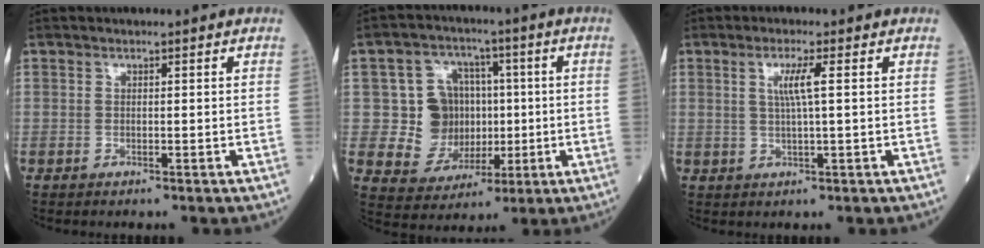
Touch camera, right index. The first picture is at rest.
{"total": 10.3, "force": [0.4, 9.4, 4.2], "torque": [-0.074, 0.034, 0.025]}
{"total": 3.5, "force": [0.9, -0.4, 3.4], "torque": [-0.069, 0.001, 0.017]}